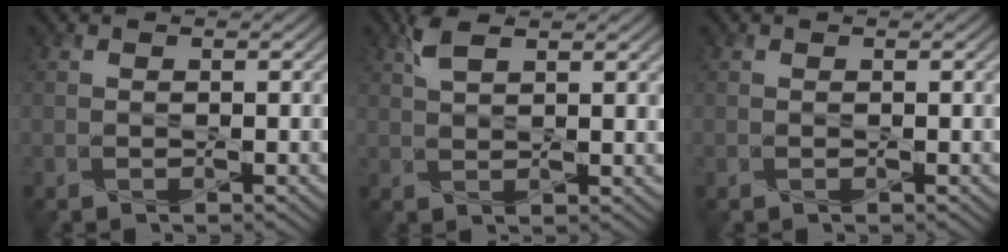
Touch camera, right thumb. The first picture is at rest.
{"total": 3.8, "force": [2.2, 1.0, 2.9], "torque": [-0.068, 0.006, 0.045]}
{"total": 0.0}